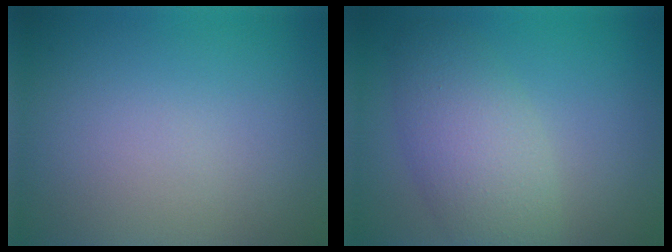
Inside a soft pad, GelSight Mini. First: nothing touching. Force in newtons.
{"total": 5.2, "press": 5.2, "slide": 0.2}